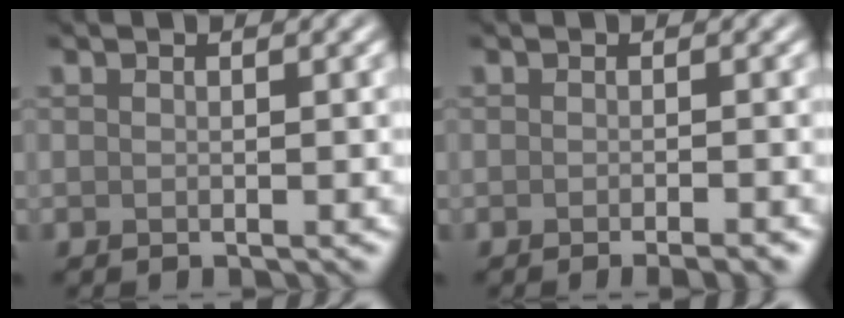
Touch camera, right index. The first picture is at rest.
{"total": 2.5, "force": [-1.4, 0.6, 1.9], "torque": [-0.010, 0.000, -0.016]}